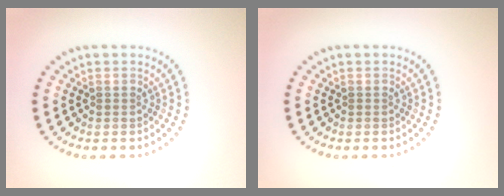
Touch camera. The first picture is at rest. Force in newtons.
{"total": 0.0}